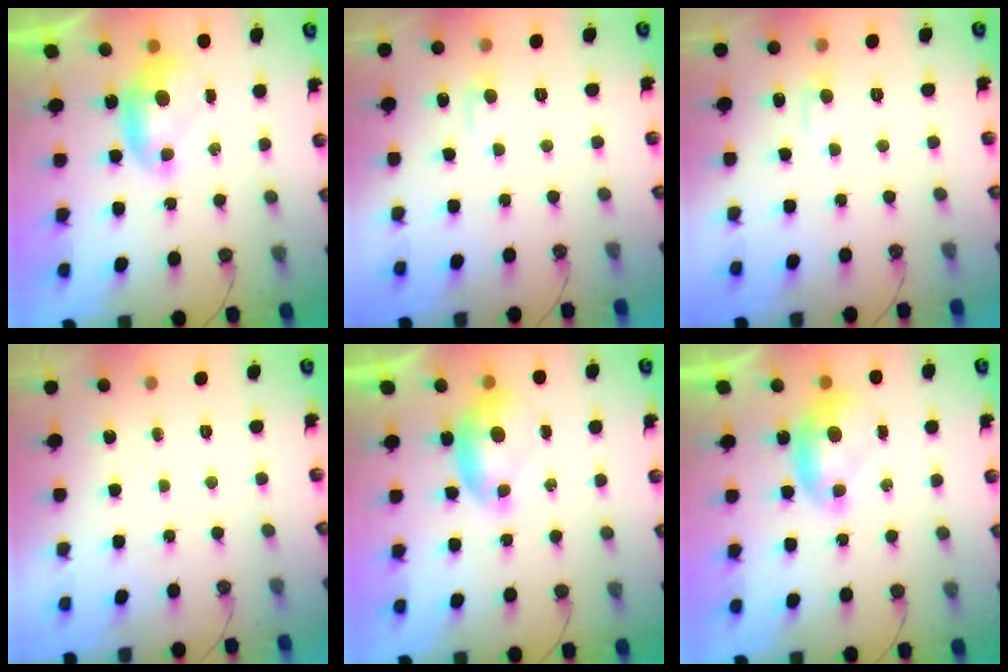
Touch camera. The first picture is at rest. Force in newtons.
{"total": 0.9, "press": 0.6, "slide": 0.7}
{"total": 0.9, "press": 0.6, "slide": 0.7}
{"total": 0.0}
{"total": 1.2, "press": 0.7, "slide": 0.9}
{"total": 0.0}